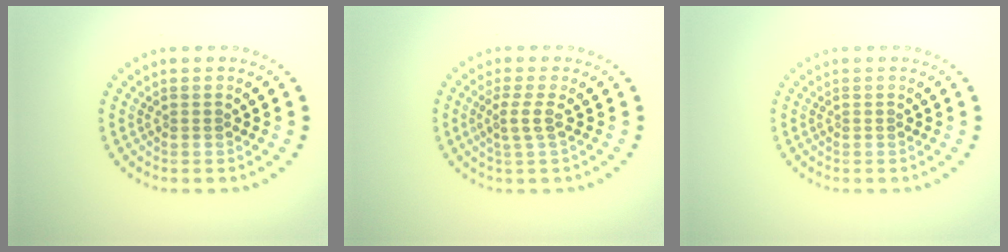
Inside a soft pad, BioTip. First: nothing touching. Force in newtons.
{"total": 1.9, "press": 1.4, "slide": 1.2}
{"total": 0.0}